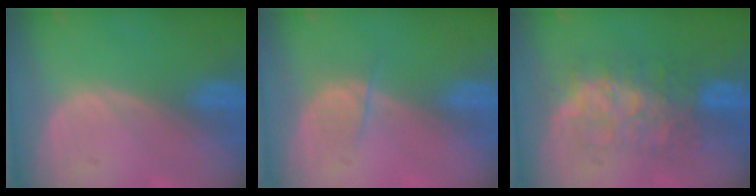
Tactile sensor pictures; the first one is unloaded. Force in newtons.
{"total": 2.5, "press": 2.3, "slide": 0.9}
{"total": 8.2, "press": 8.0, "slide": 1.5}